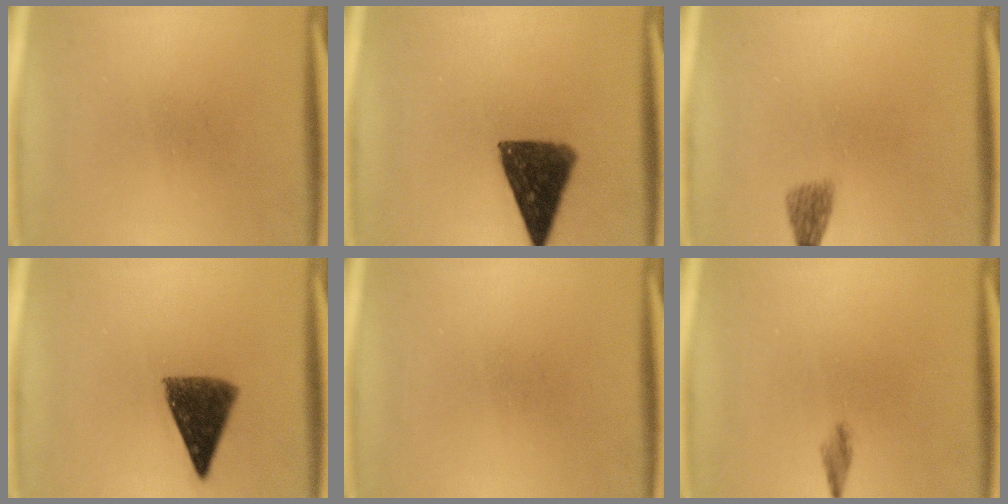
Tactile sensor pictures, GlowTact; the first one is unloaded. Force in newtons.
{"total": 11.7}
{"total": 2.4}
{"total": 9.5}
{"total": 0.0}
{"total": 1.3}